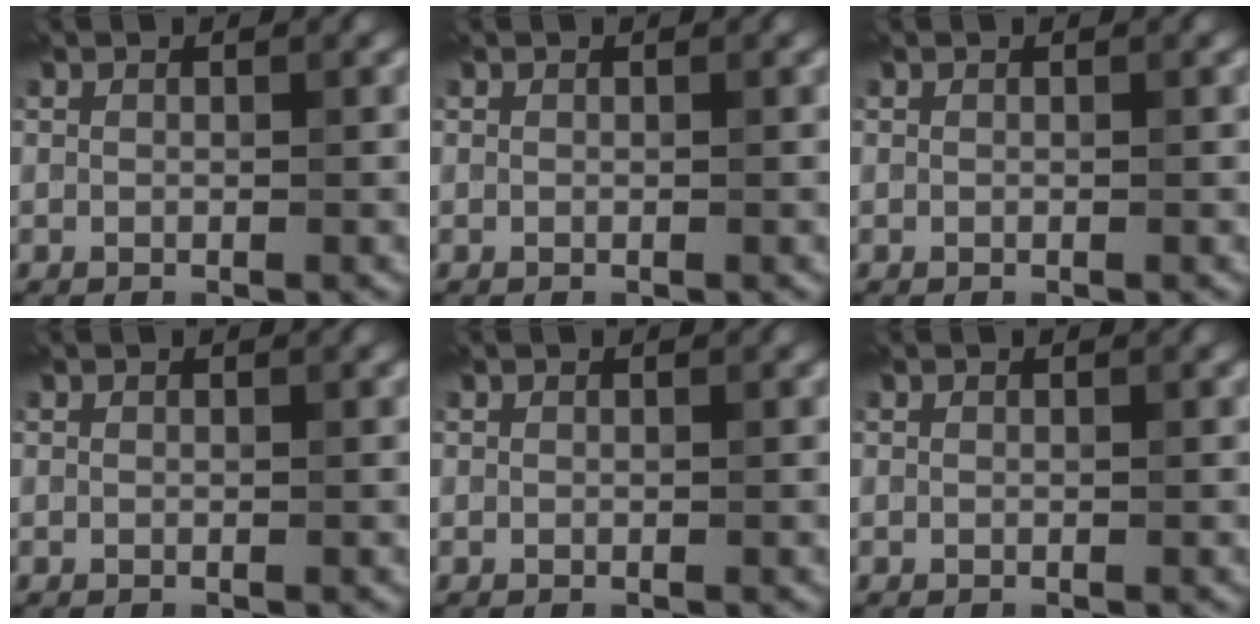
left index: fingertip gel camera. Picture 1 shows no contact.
{"total": 0.0}
{"total": 0.0}
{"total": 0.0}
{"total": 0.0}
{"total": 0.0}